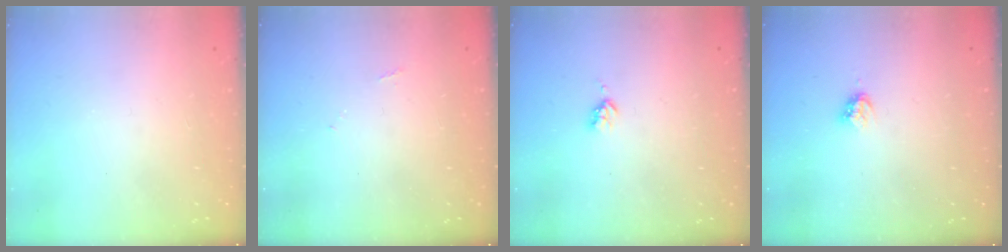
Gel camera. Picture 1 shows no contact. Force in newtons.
{"total": 4.0, "press": 4.0, "slide": 0.6}
{"total": 2.7, "press": 2.6, "slide": 0.5}
{"total": 3.5, "press": 3.4, "slide": 0.3}